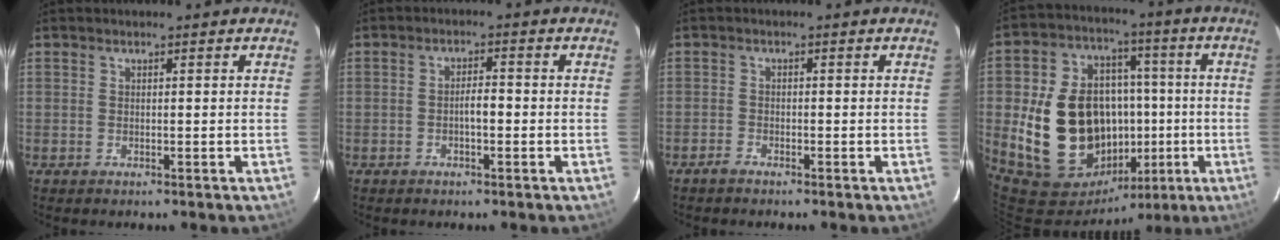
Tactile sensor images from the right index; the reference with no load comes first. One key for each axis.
{"total": 2.5, "fx": -0.9, "fy": 0.7, "fz": 2.2, "tx": -0.042, "ty": 0.007, "tz": -0.014}
{"total": 1.6, "fx": -1.5, "fy": 0.4, "fz": 0.3, "tx": -0.012, "ty": 0.001, "tz": -0.032}
{"total": 23.5, "fx": -3.4, "fy": 18.0, "fz": 14.7, "tx": -0.317, "ty": 0.040, "tz": -0.030}